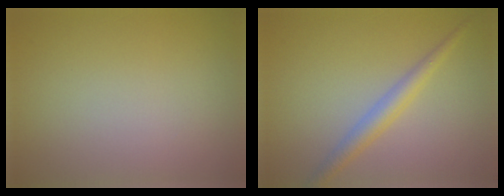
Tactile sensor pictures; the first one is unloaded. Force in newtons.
{"total": 2.5, "press": 2.5, "slide": 0.1}